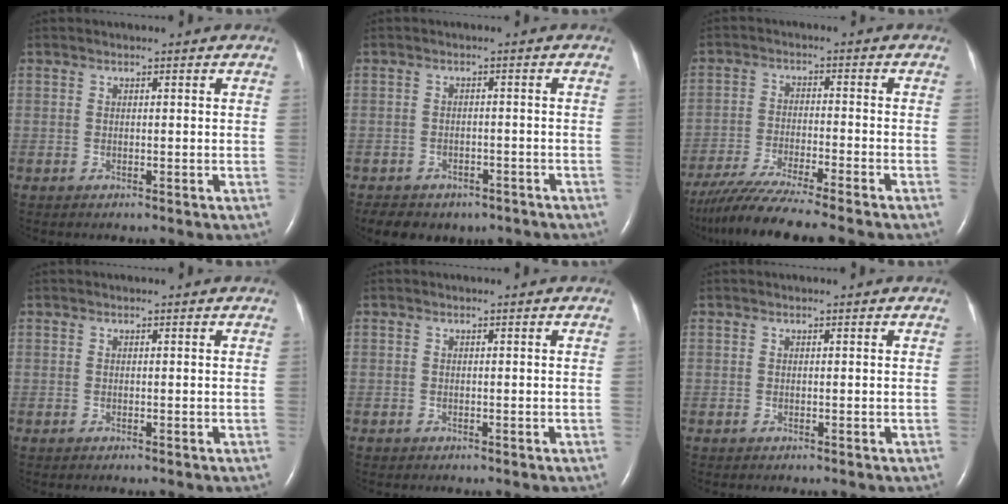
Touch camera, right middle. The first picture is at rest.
{"total": 8.5, "force": [-6.5, 4.8, 2.8], "torque": [-0.044, 0.009, -0.080]}
{"total": 11.1, "force": [-9.5, -1.0, 5.7], "torque": [-0.094, -0.034, -0.157]}
{"total": 0.0}
{"total": 0.0}
{"total": 0.0}